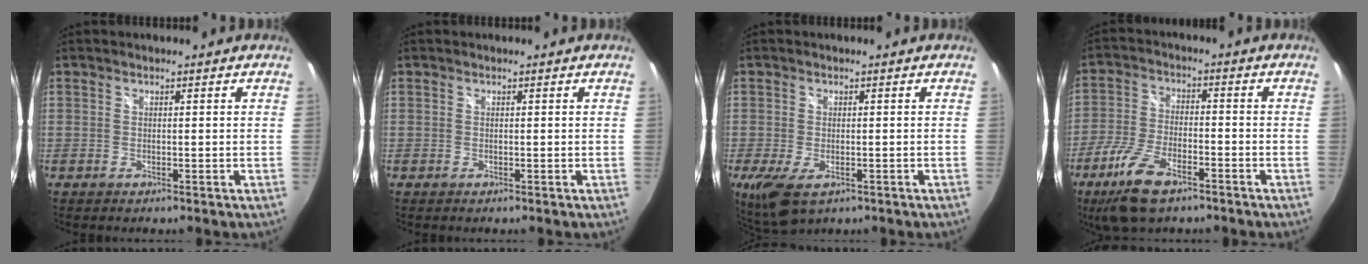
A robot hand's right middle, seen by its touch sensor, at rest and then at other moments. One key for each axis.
{"total": 0.0}
{"total": 6.5, "fx": -2.8, "fy": 3.5, "fz": 4.7, "tx": -0.097, "ty": -0.027, "tz": -0.046}
{"total": 11.2, "fx": -7.1, "fy": 4.5, "fz": 7.4, "tx": -0.173, "ty": -0.017, "tz": -0.136}